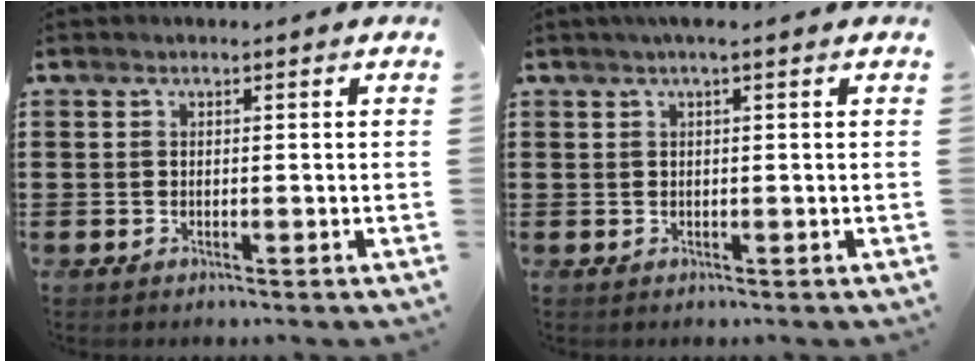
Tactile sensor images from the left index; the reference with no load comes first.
{"total": 1.4, "force": [0.6, 0.0, 1.3], "torque": [-0.025, 0.002, 0.010]}